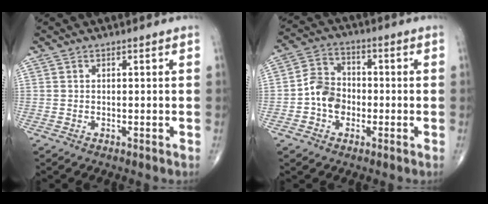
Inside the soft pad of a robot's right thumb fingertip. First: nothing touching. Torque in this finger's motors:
{"motor_torque": [1.00, 0.94, 0.87, -0.13, 0.05]}